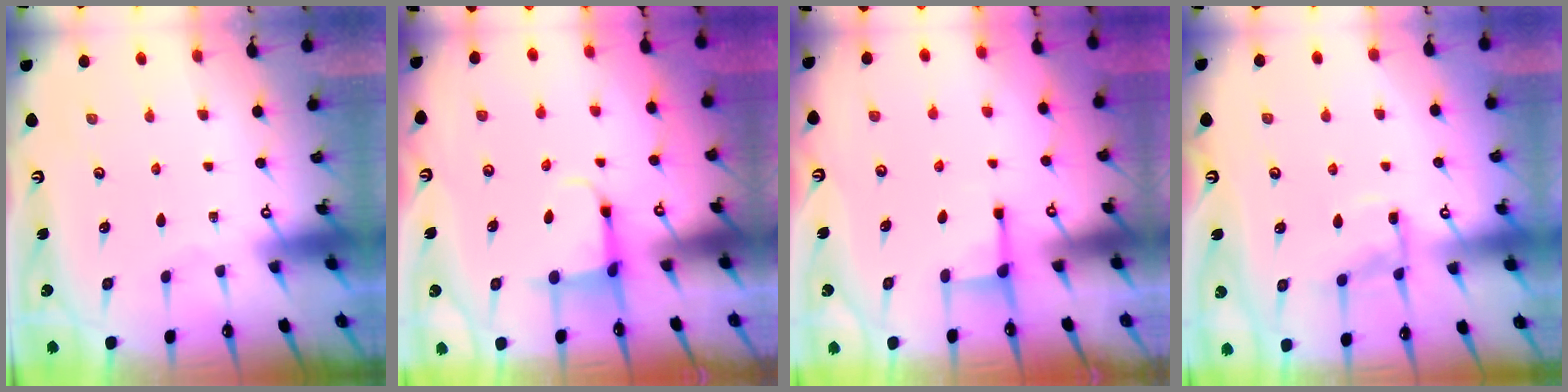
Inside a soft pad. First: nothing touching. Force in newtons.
{"total": 3.8, "press": 3.6, "slide": 1.3}
{"total": 2.8, "press": 2.8, "slide": 0.6}
{"total": 9.9, "press": 9.9, "slide": 1.0}